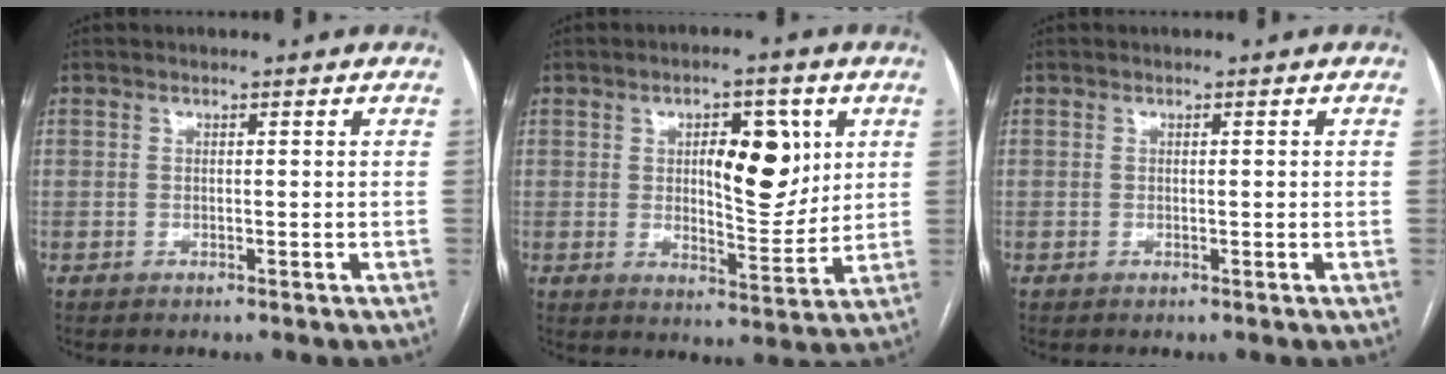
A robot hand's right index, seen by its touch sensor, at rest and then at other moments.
{"total": 10.1, "force": [2.9, 3.9, 8.8], "torque": [-0.127, 0.004, 0.048]}
{"total": 0.5, "force": [0.0, 0.0, 0.5], "torque": [-0.009, 0.000, 0.001]}